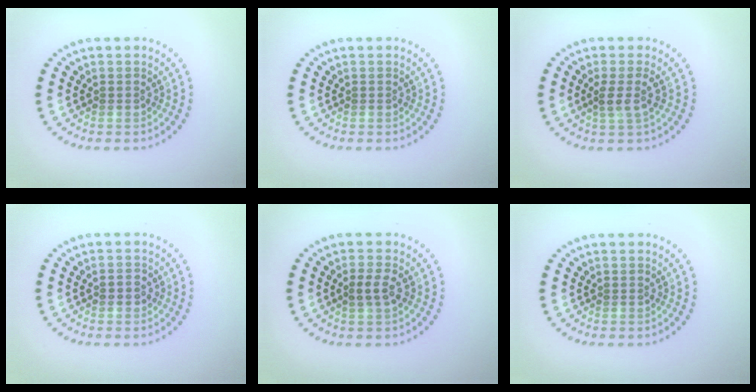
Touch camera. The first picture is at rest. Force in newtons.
{"total": 0.0}
{"total": 1.8, "press": 1.5, "slide": 1.1}
{"total": 0.7, "press": 0.7, "slide": 0.0}
{"total": 1.9, "press": 1.8, "slide": 0.6}
{"total": 0.0}